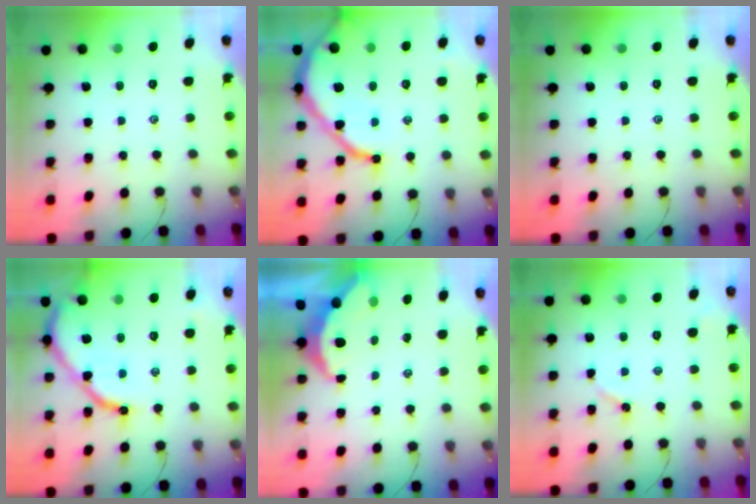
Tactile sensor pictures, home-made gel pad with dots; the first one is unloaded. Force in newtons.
{"total": 13.0, "press": 12.9, "slide": 1.6}
{"total": 0.0}
{"total": 12.3, "press": 12.2, "slide": 1.5}
{"total": 5.0, "press": 5.0, "slide": 0.5}
{"total": 3.0, "press": 2.9, "slide": 0.5}